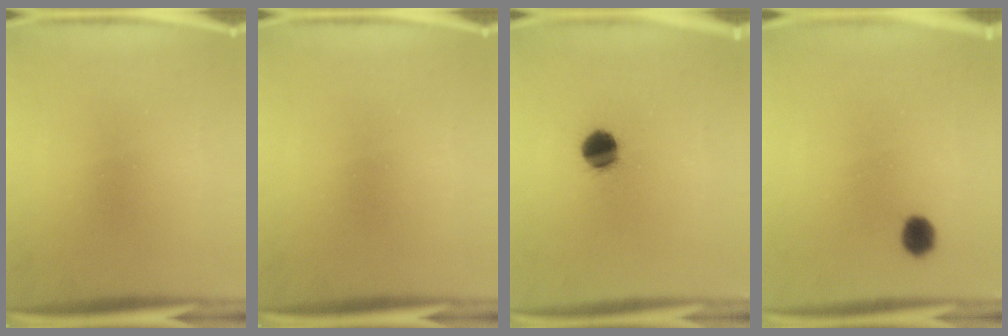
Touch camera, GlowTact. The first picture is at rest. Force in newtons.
{"total": 0.0}
{"total": 7.1}
{"total": 4.4}